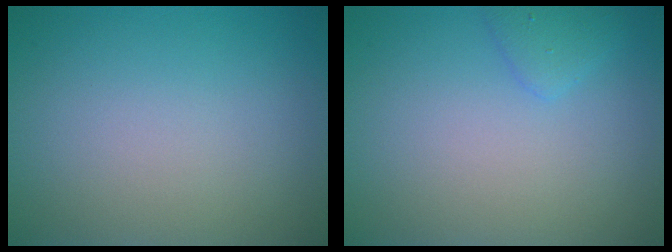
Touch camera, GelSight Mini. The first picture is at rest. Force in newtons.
{"total": 1.4, "press": 1.4, "slide": 0.1}